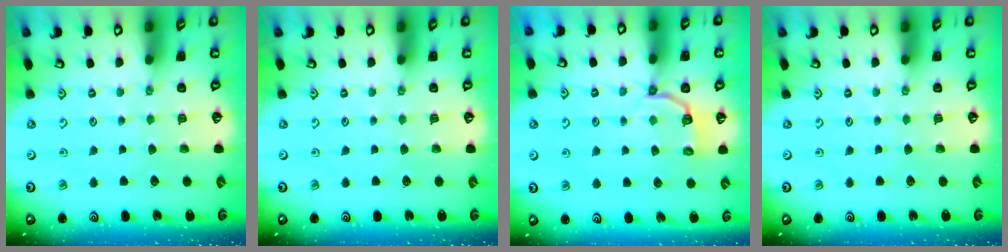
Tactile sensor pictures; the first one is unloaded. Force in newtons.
{"total": 0.0}
{"total": 4.9, "press": 3.7, "slide": 3.2}
{"total": 0.0}